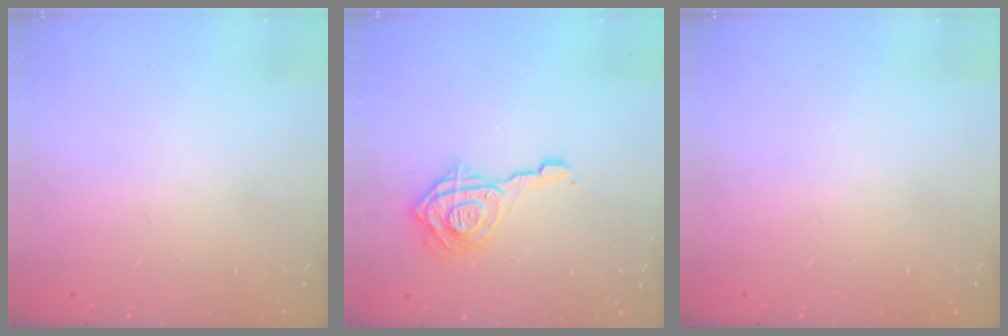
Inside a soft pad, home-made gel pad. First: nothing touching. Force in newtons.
{"total": 12.8, "press": 12.7, "slide": 1.4}
{"total": 0.0}